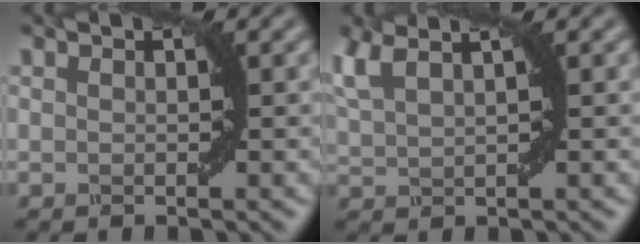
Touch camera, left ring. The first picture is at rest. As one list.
[{"total": 4.1, "force": [2.2, 1.7, 3.0], "torque": [-0.073, 0.024, 0.033]}]